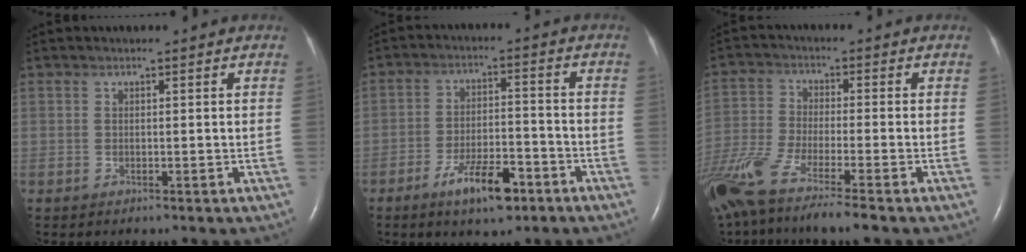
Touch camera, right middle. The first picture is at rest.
{"total": 8.4, "force": [-5.1, 2.5, 6.1], "torque": [-0.112, -0.003, -0.084]}
{"total": 13.7, "force": [-10.5, 0.2, 8.7], "torque": [-0.185, -0.044, -0.191]}